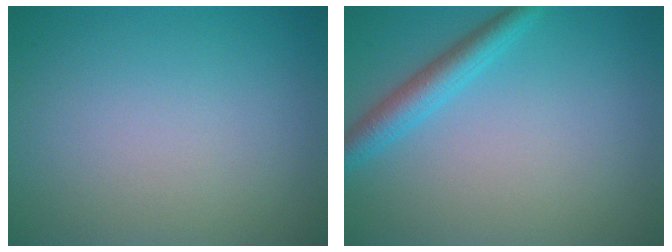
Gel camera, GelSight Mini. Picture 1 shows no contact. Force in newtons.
{"total": 3.0, "press": 2.9, "slide": 0.2}